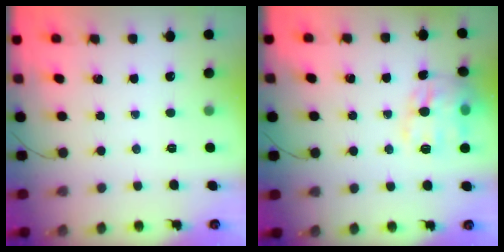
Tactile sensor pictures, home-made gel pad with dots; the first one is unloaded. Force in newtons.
{"total": 13.8, "press": 13.7, "slide": 1.2}